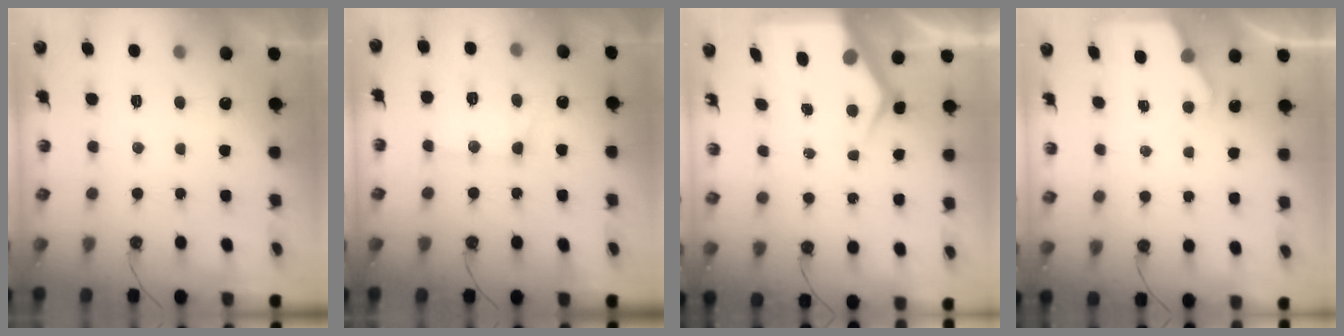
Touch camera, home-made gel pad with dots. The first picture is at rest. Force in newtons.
{"total": 13.0, "press": 13.0, "slide": 1.1}
{"total": 7.5, "press": 7.5, "slide": 0.5}
{"total": 2.7, "press": 2.7, "slide": 0.2}